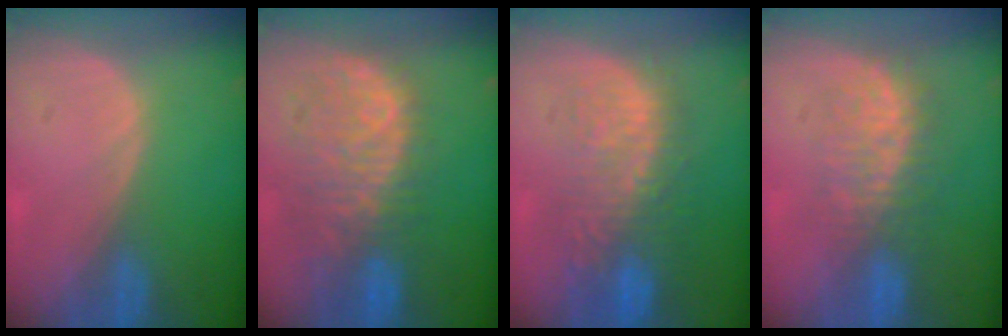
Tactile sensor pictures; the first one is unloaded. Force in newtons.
{"total": 10.8, "press": 9.4, "slide": 5.3}
{"total": 11.0, "press": 9.5, "slide": 5.4}
{"total": 7.5, "press": 7.3, "slide": 1.7}